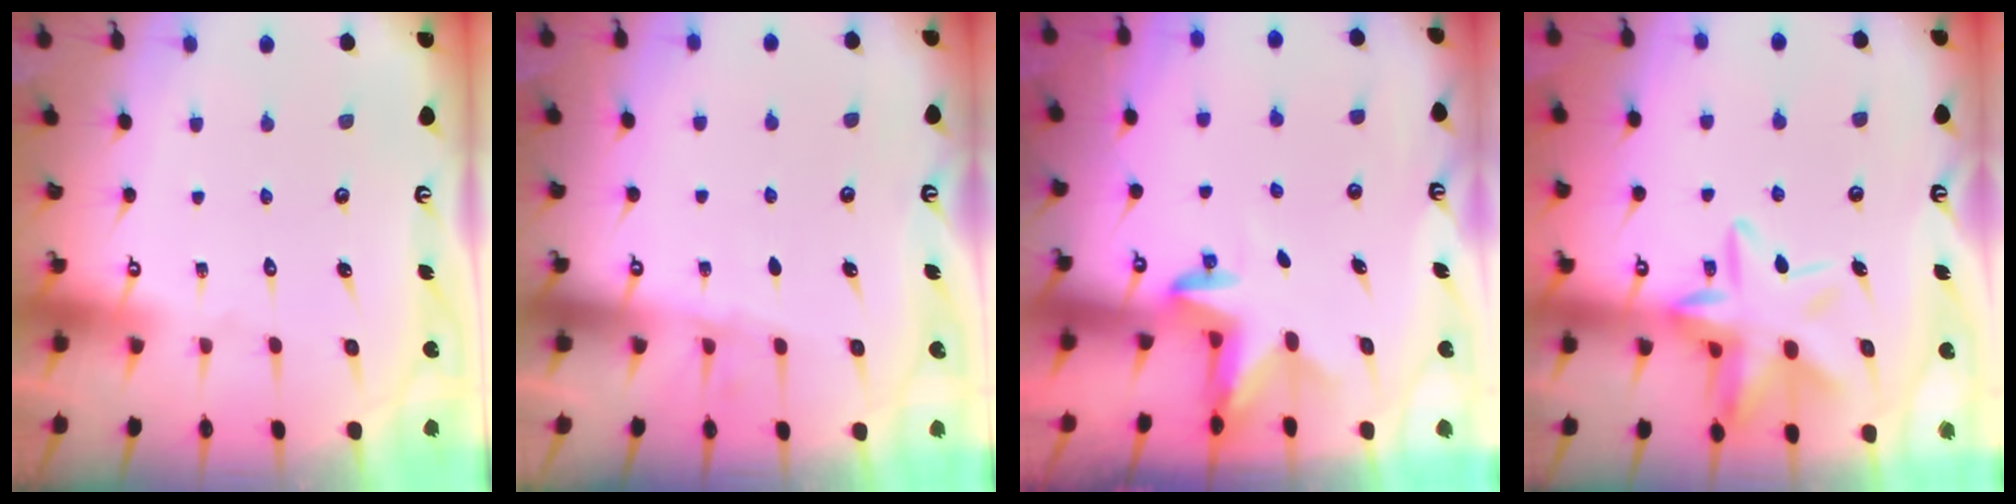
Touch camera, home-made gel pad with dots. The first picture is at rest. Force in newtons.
{"total": 5.4, "press": 5.4, "slide": 0.6}
{"total": 3.1, "press": 3.0, "slide": 0.8}
{"total": 14.5, "press": 14.5, "slide": 0.9}